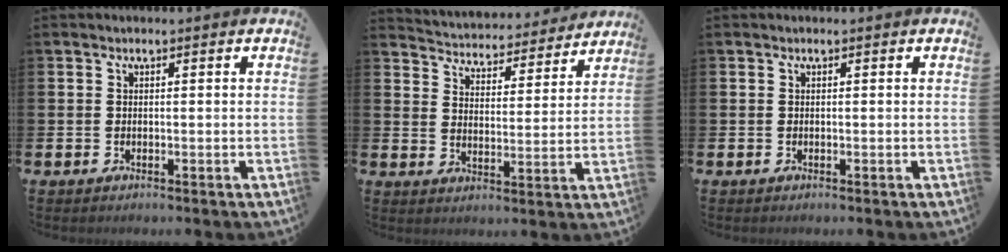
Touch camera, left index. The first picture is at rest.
{"total": 4.3, "force": [4.2, 1.0, -0.1], "torque": [-0.017, -0.042, 0.066]}
{"total": 0.0}